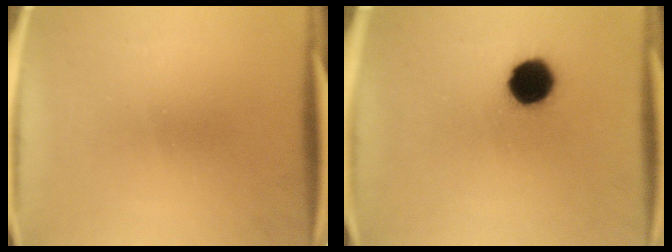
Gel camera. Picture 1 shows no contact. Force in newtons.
{"total": 10.3}